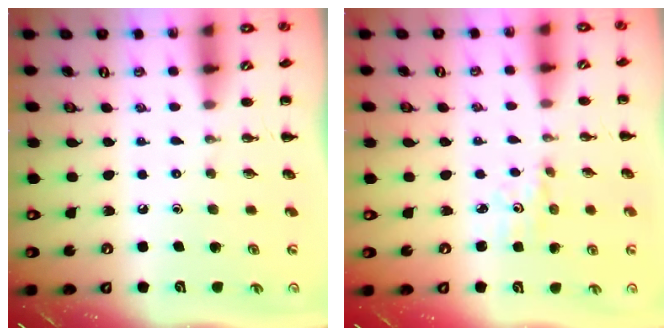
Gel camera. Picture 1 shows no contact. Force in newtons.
{"total": 2.6, "press": 2.4, "slide": 0.9}